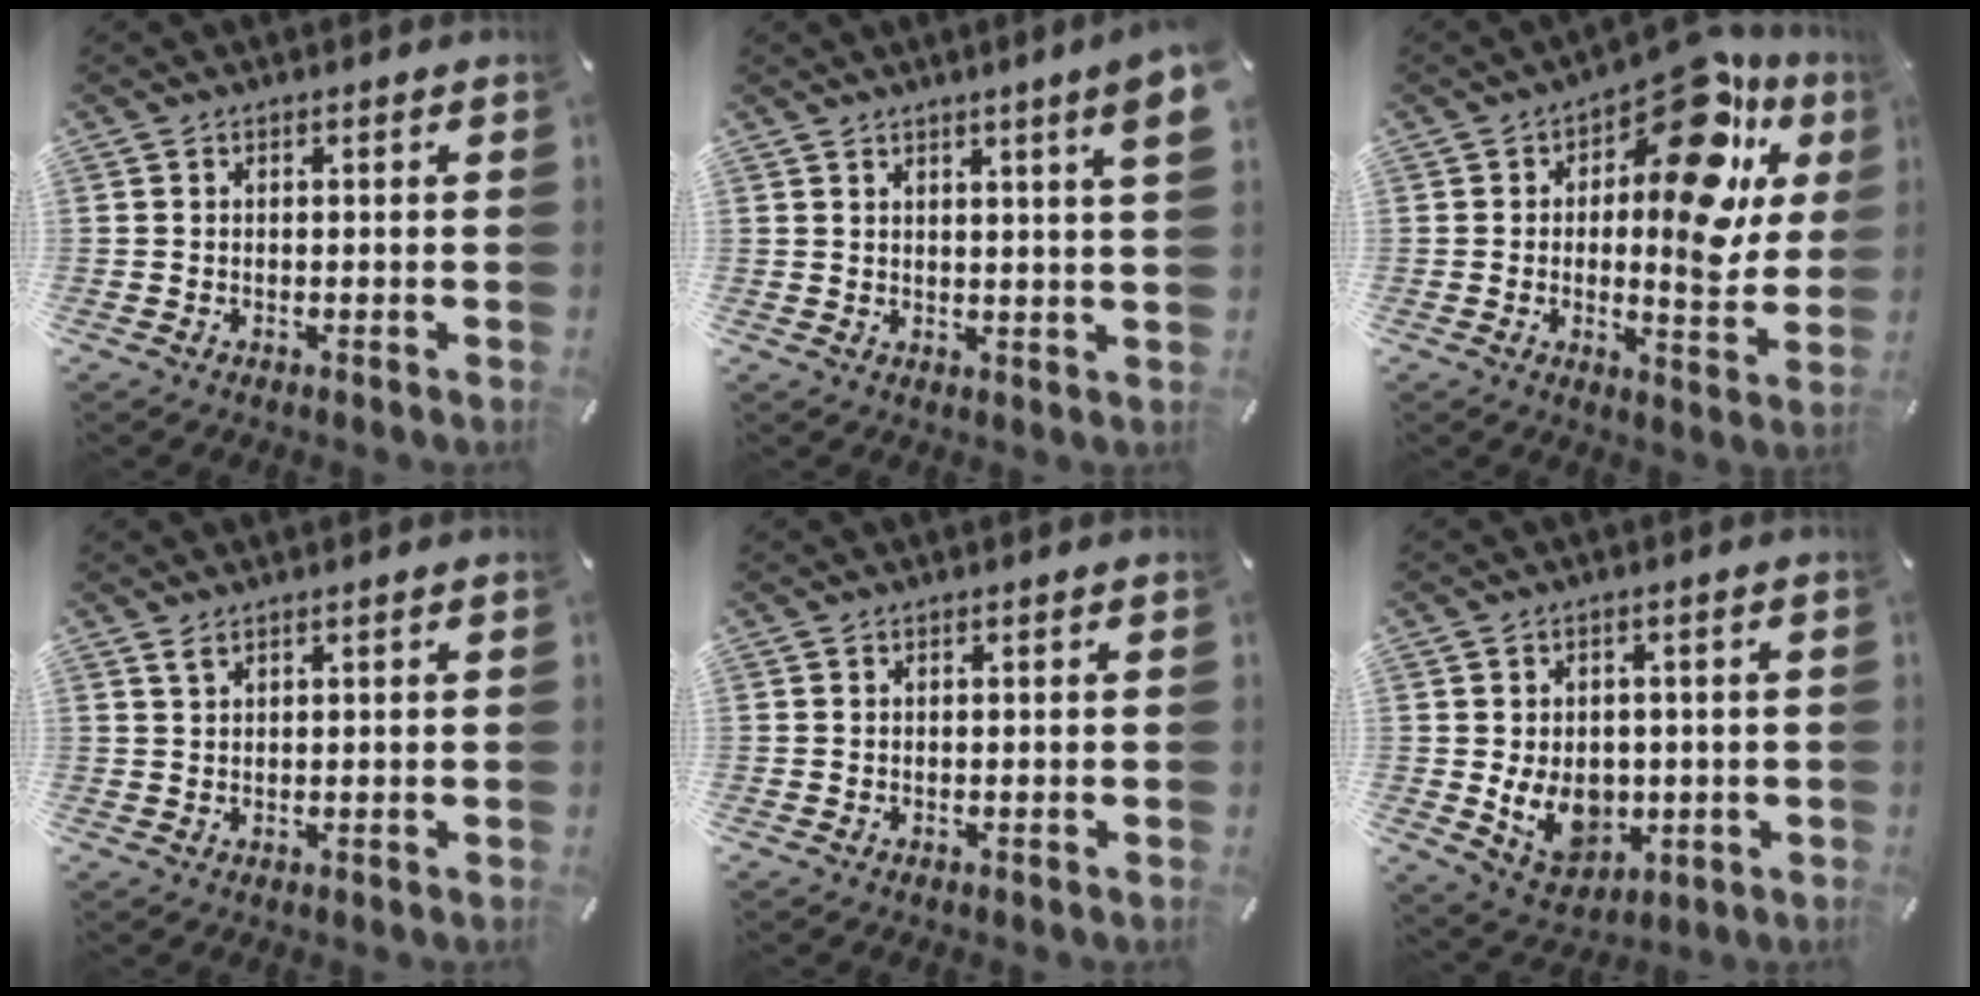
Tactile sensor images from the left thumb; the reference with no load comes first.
{"total": 5.6, "force": [3.4, 0.1, 4.4], "torque": [-0.067, -0.011, 0.053]}
{"total": 20.5, "force": [9.0, 8.6, 16.3], "torque": [-0.212, -0.071, 0.141]}
{"total": 1.4, "force": [1.1, 0.4, 0.8], "torque": [-0.016, 0.001, 0.019]}
{"total": 0.0}
{"total": 9.9, "force": [-1.1, 8.0, 5.7], "torque": [-0.109, 0.006, -0.016]}